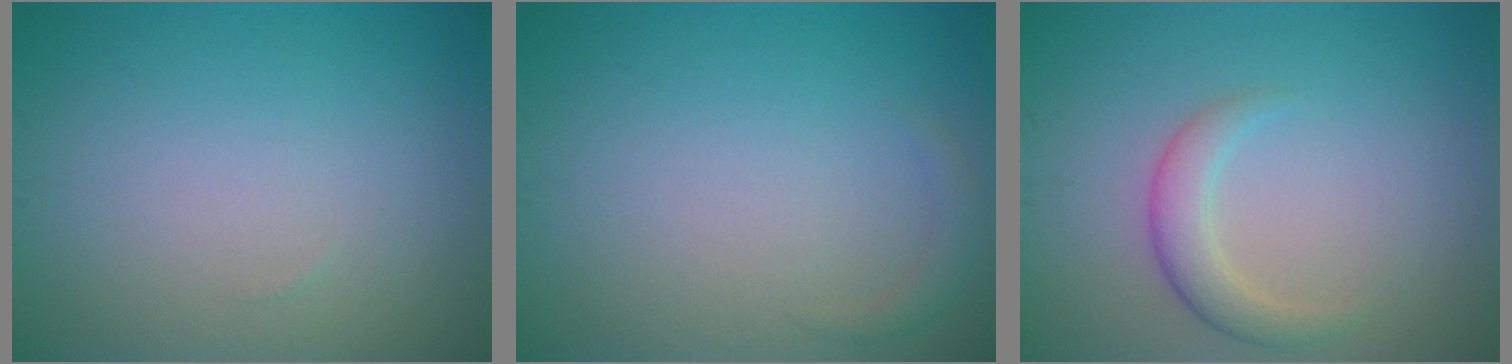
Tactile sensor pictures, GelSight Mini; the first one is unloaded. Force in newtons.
{"total": 1.1, "press": 1.1, "slide": 0.1}
{"total": 2.4, "press": 2.4, "slide": 0.1}